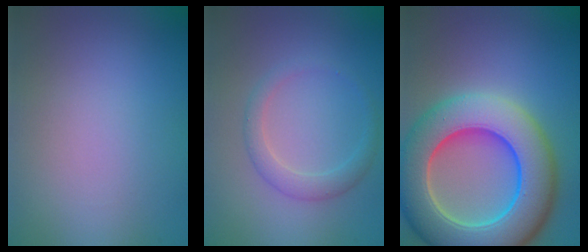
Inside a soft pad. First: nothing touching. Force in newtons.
{"total": 1.5, "press": 1.5, "slide": 0.0}
{"total": 12.1, "press": 12.1, "slide": 0.6}